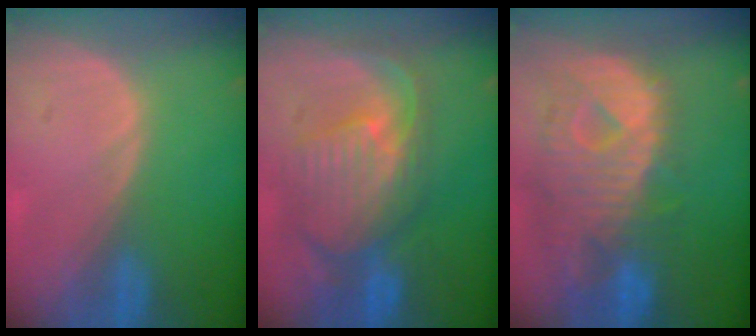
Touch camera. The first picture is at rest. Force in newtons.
{"total": 11.0, "press": 9.6, "slide": 5.4}
{"total": 12.4, "press": 10.7, "slide": 6.3}